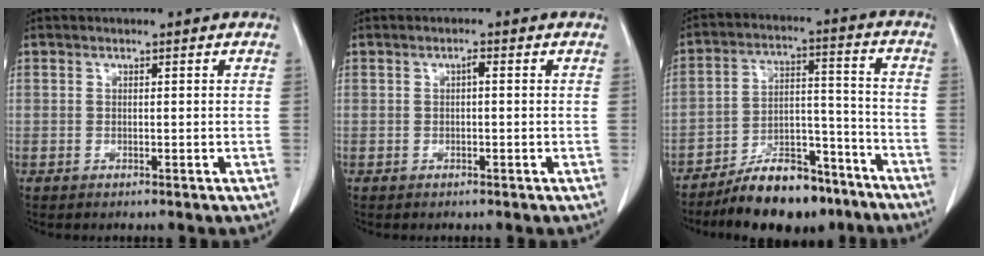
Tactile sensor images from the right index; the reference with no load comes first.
{"total": 0.9, "force": [0.0, 0.2, 0.8], "torque": [-0.014, 0.003, 0.001]}
{"total": 13.3, "force": [-10.4, 5.2, 6.4], "torque": [-0.089, 0.038, -0.169]}